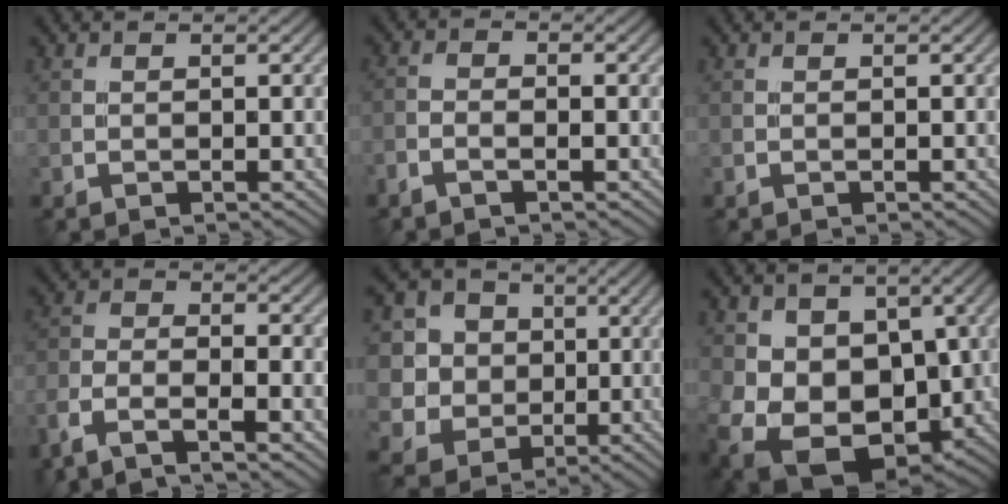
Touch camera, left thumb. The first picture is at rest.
{"total": 1.9, "force": [-1.2, 0.5, 1.4], "torque": [-0.032, 0.001, -0.030]}
{"total": 0.0}
{"total": 6.7, "force": [-4.6, 1.7, 4.6], "torque": [-0.100, -0.005, -0.100]}
{"total": 9.3, "force": [1.3, 8.4, 3.6], "torque": [-0.122, 0.002, -0.002]}
{"total": 14.9, "force": [-2.1, 11.6, 9.1], "torque": [-0.170, -0.038, -0.029]}